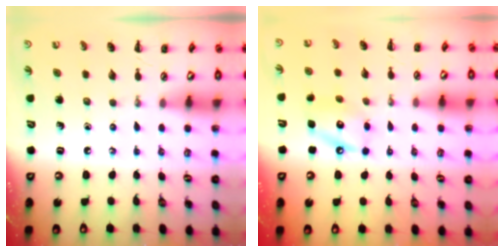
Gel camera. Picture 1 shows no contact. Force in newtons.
{"total": 11.1, "press": 10.9, "slide": 1.8}